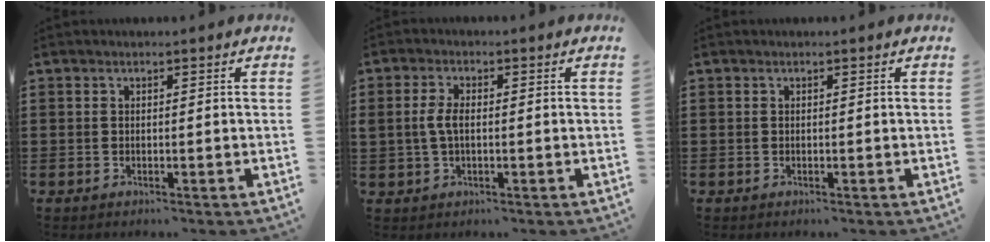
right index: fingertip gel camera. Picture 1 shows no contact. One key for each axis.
{"total": 3.6, "fx": 0.0, "fy": 1.9, "fz": 3.1, "tx": -0.083, "ty": -0.001, "tz": -0.009}
{"total": 0.0}